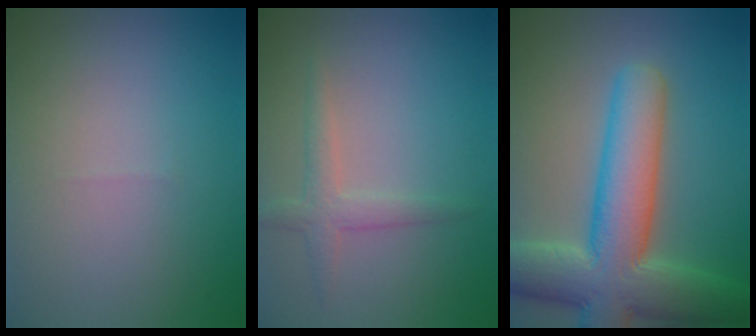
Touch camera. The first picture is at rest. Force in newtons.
{"total": 2.0, "press": 2.0, "slide": 0.1}
{"total": 10.9, "press": 10.9, "slide": 0.6}